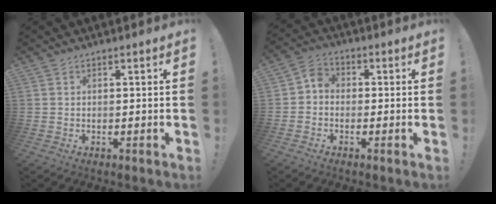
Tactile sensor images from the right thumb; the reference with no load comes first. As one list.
[{"total": 4.1, "force": [-1.4, 3.1, 2.2], "torque": [-0.045, 0.016, -0.024]}]